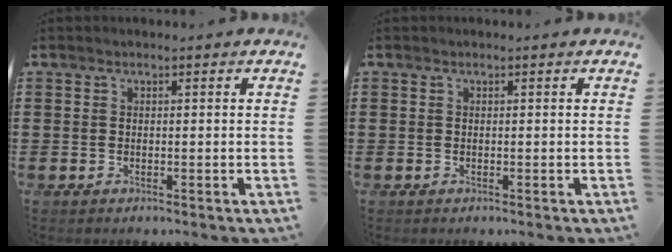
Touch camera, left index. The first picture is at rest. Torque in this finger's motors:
{"motor_torque": [0.01, 0.00, -0.01, 0.00]}